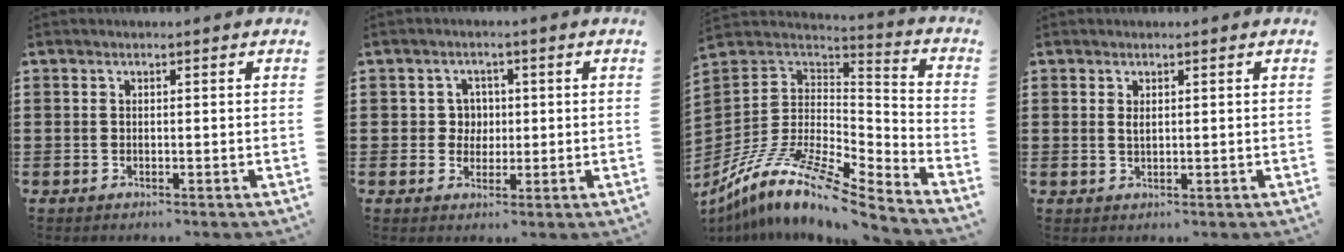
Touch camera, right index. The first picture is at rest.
{"total": 3.2, "force": [0.2, 3.0, 1.2], "torque": [-0.035, 0.010, -0.001]}
{"total": 11.9, "force": [-8.4, 2.8, 7.9], "torque": [-0.172, 0.004, -0.170]}
{"total": 1.1, "force": [0.4, 0.4, 0.9], "torque": [-0.019, 0.003, 0.006]}